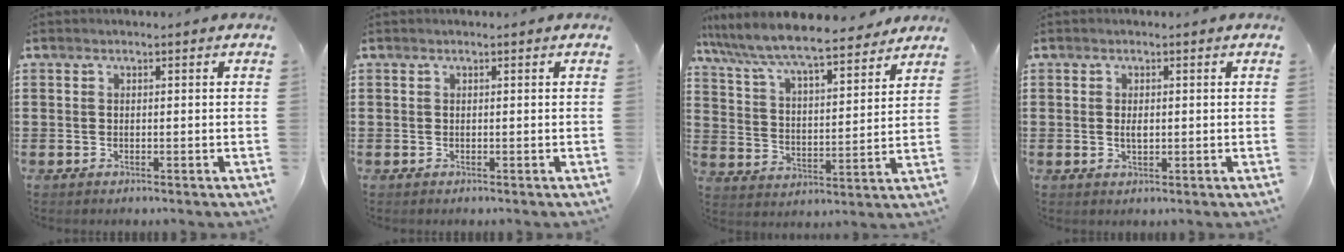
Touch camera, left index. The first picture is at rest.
{"total": 0.0}
{"total": 8.1, "force": [7.5, 0.5, 3.1], "torque": [-0.093, -0.046, 0.126]}
{"total": 1.5, "force": [0.1, 0.6, 1.4], "torque": [-0.029, 0.003, 0.001]}